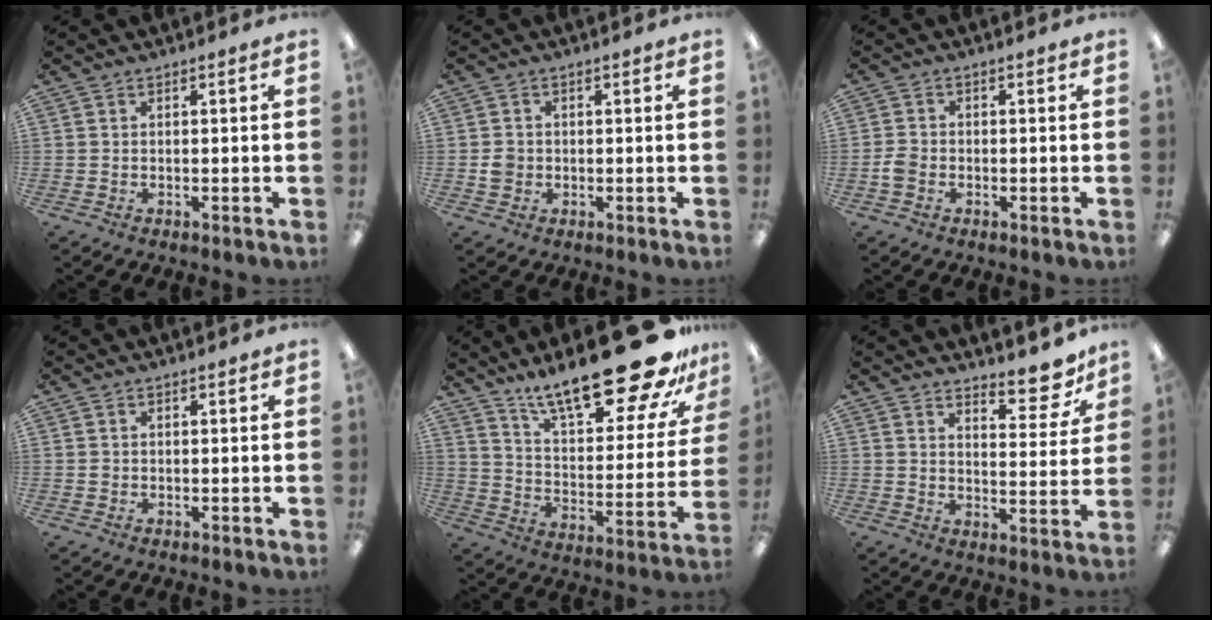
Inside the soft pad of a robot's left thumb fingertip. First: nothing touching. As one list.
[{"total": 2.8, "force": [-0.3, 2.6, 1.0], "torque": [-0.009, 0.001, -0.008]}, {"total": 2.8, "force": [-1.1, 2.2, 1.4], "torque": [-0.023, 0.006, -0.019]}, {"total": 0.7, "force": [0.1, 0.7, 0.1], "torque": [-0.002, 0.006, 0.000]}, {"total": 26.3, "force": [19.7, 7.2, 15.9], "torque": [-0.236, -0.136, 0.322]}, {"total": 9.2, "force": [7.7, 3.1, 4.1], "torque": [-0.038, -0.058, 0.131]}]